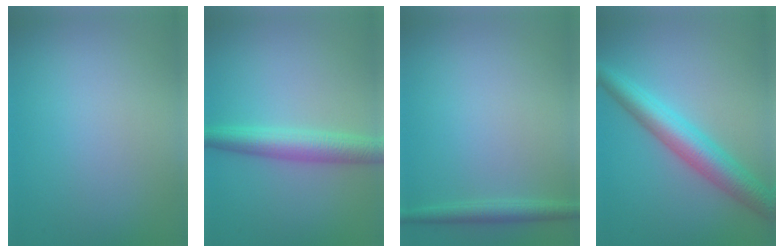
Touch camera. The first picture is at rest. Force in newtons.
{"total": 4.0, "press": 4.0, "slide": 0.1}
{"total": 1.7, "press": 1.7, "slide": 0.1}
{"total": 5.5, "press": 5.5, "slide": 0.1}